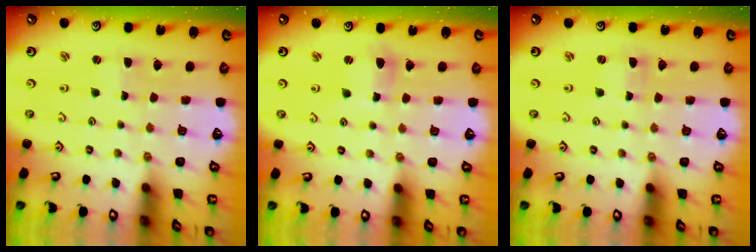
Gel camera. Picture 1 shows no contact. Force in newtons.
{"total": 3.9, "press": 3.9, "slide": 0.5}
{"total": 0.0}